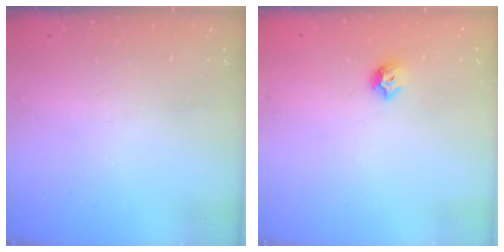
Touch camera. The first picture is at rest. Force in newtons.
{"total": 6.3, "press": 6.3, "slide": 0.8}